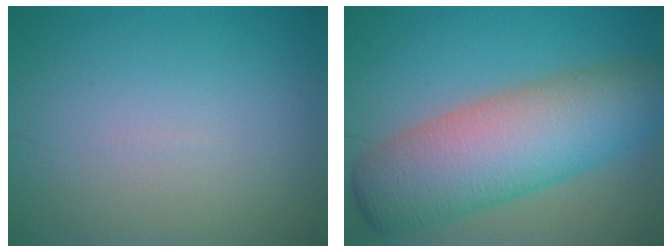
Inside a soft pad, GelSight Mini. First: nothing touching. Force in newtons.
{"total": 10.1, "press": 10.1, "slide": 0.2}